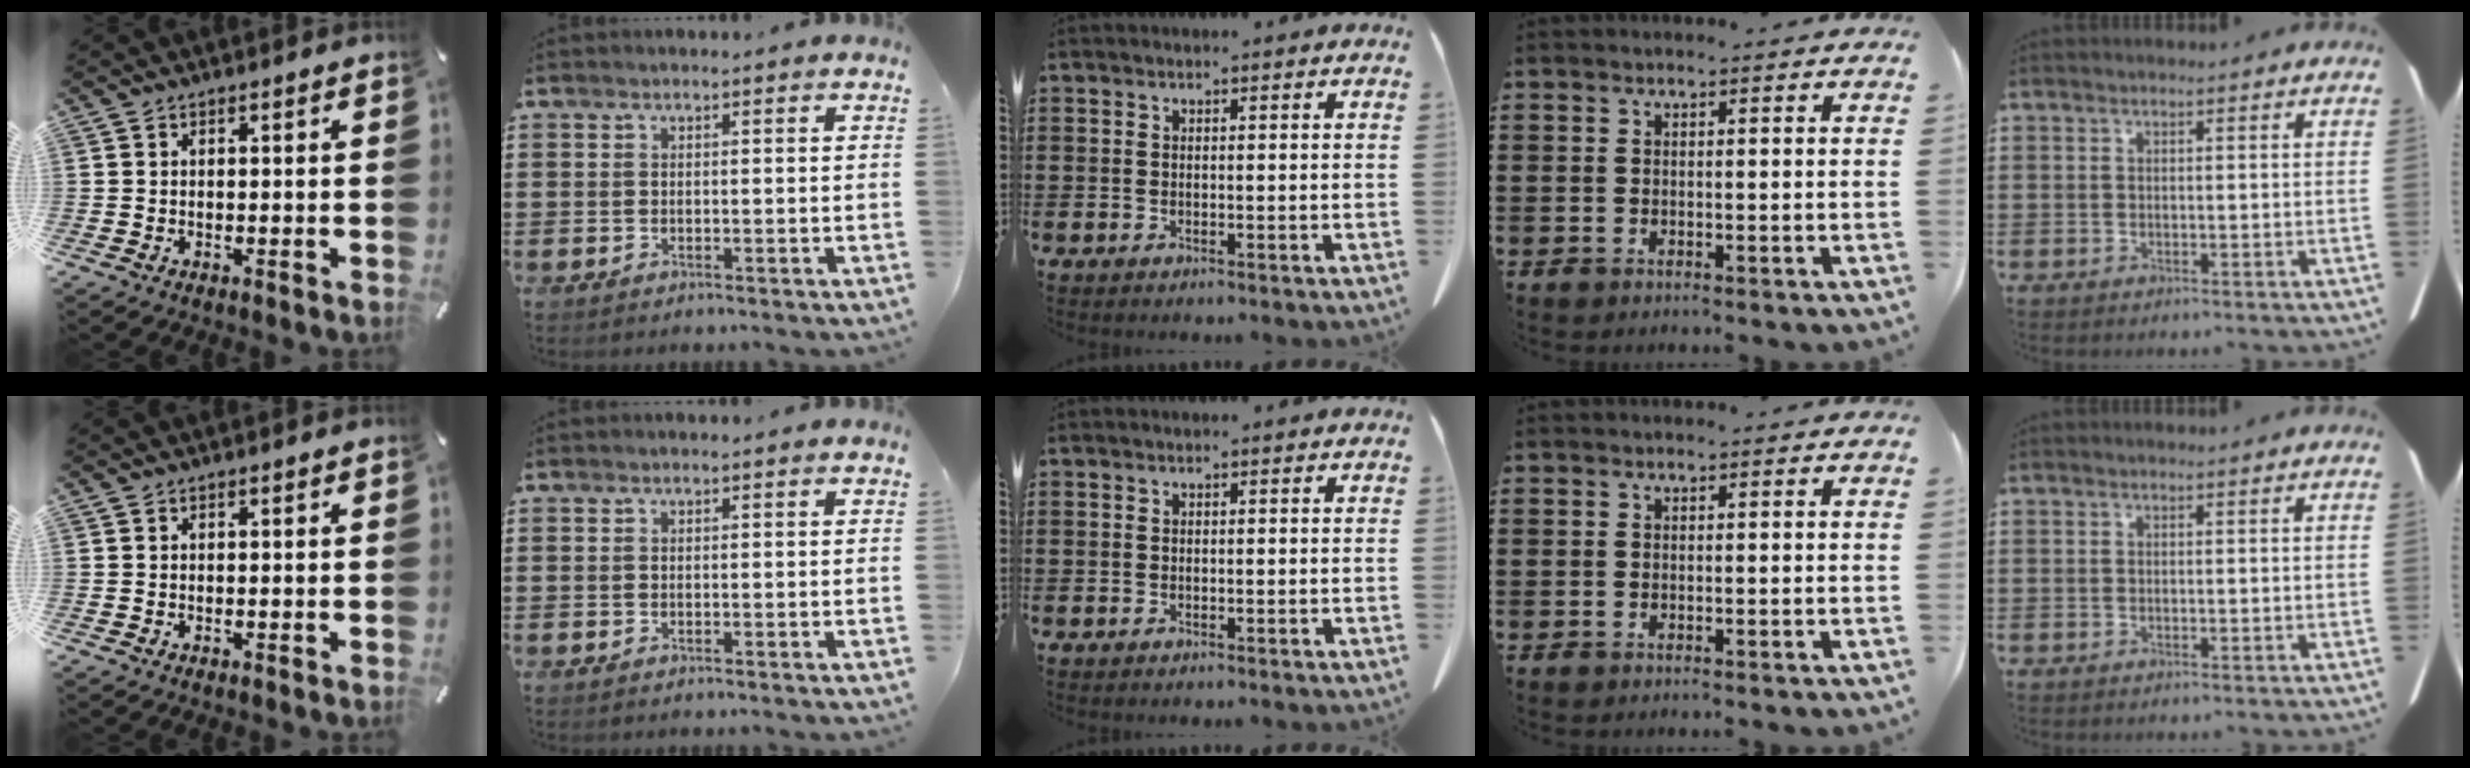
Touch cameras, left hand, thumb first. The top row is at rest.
{}